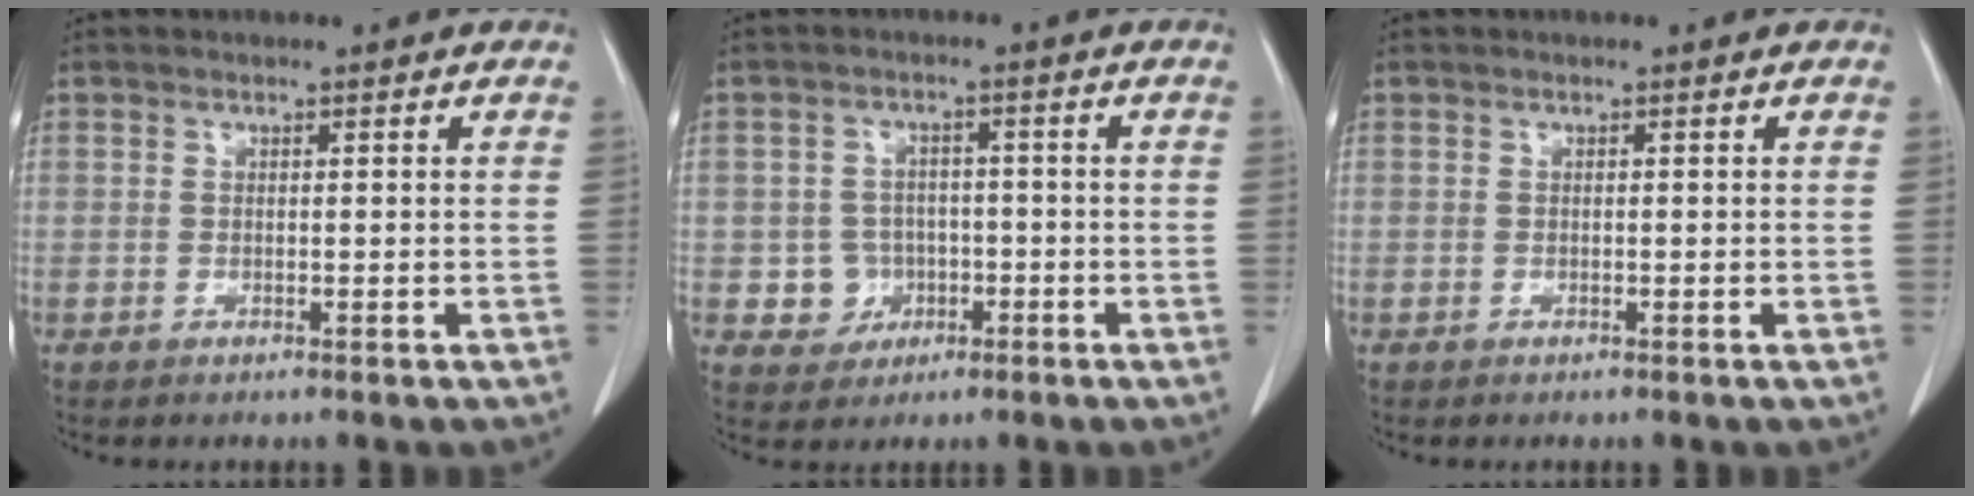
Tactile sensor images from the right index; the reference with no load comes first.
{"total": 4.6, "force": [-1.0, 4.4, 0.5], "torque": [0.007, 0.012, -0.007]}
{"total": 0.0}